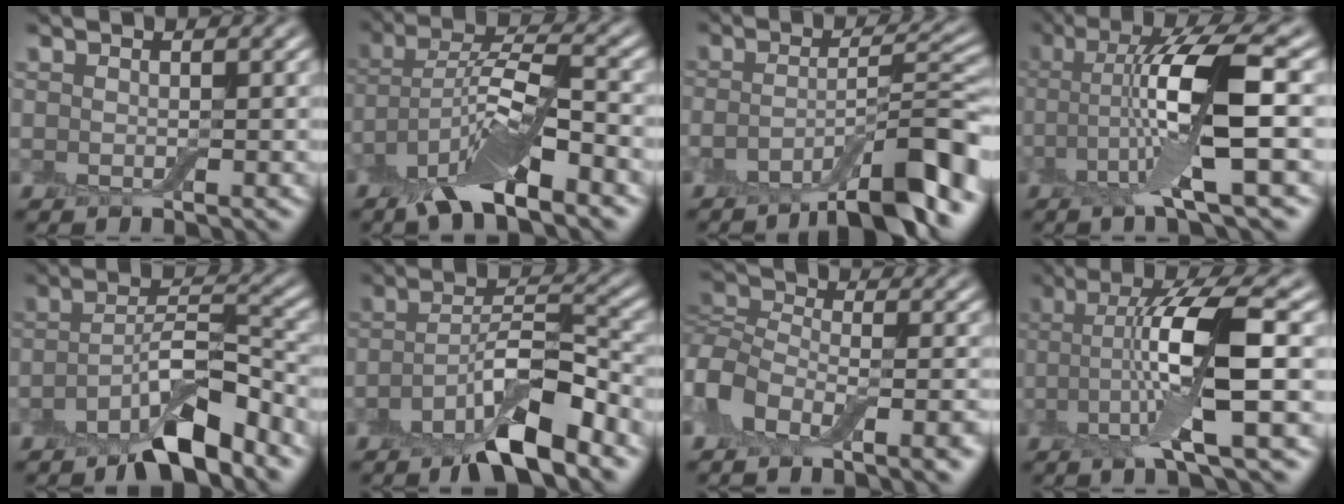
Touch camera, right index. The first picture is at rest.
{"total": 9.2, "force": [-4.8, 3.3, 7.1], "torque": [-0.127, 0.011, -0.098]}
{"total": 9.2, "force": [-5.5, 2.0, 7.0], "torque": [-0.091, 0.015, -0.099]}
{"total": 8.9, "force": [0.0, 2.0, 8.7], "torque": [-0.157, 0.009, -0.001]}
{"total": 6.9, "force": [-4.6, 2.2, 4.7], "torque": [-0.076, 0.012, -0.084]}
{"total": 7.6, "force": [-4.7, 2.3, 5.5], "torque": [-0.089, 0.012, -0.087]}
{"total": 7.4, "force": [-4.3, 3.8, 4.6], "torque": [-0.080, -0.001, -0.086]}
{"total": 8.1, "force": [-0.4, 1.7, 7.9], "torque": [-0.141, 0.009, -0.008]}